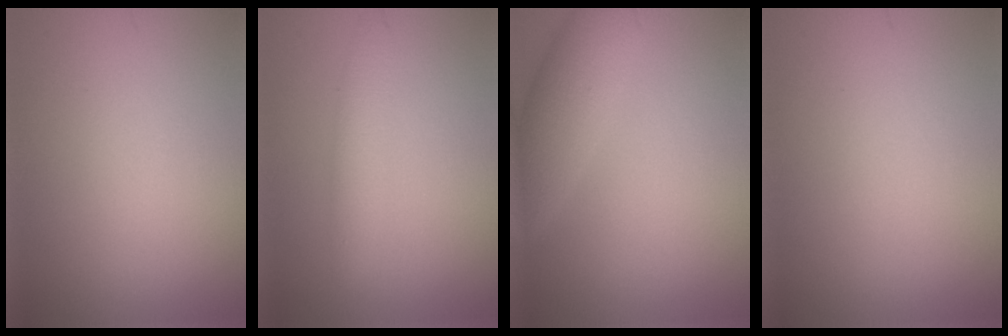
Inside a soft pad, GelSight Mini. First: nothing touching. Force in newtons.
{"total": 2.2, "press": 2.2, "slide": 0.1}
{"total": 3.6, "press": 3.6, "slide": 0.1}
{"total": 0.0}